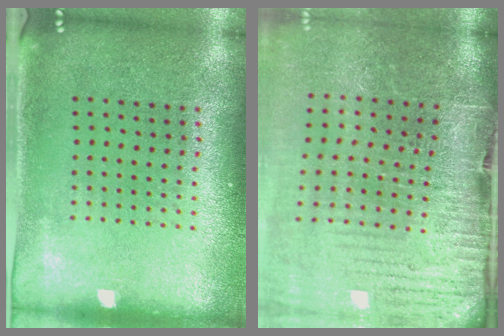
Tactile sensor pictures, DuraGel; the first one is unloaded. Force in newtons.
{"total": 4.3, "press": 3.6, "slide": 2.4}